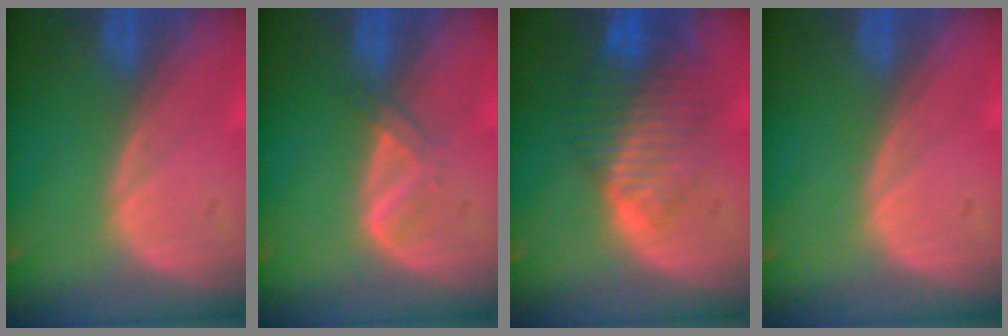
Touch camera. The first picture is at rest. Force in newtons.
{"total": 2.1, "press": 2.1, "slide": 0.2}
{"total": 8.4, "press": 7.2, "slide": 4.3}
{"total": 0.6, "press": 0.2, "slide": 0.5}